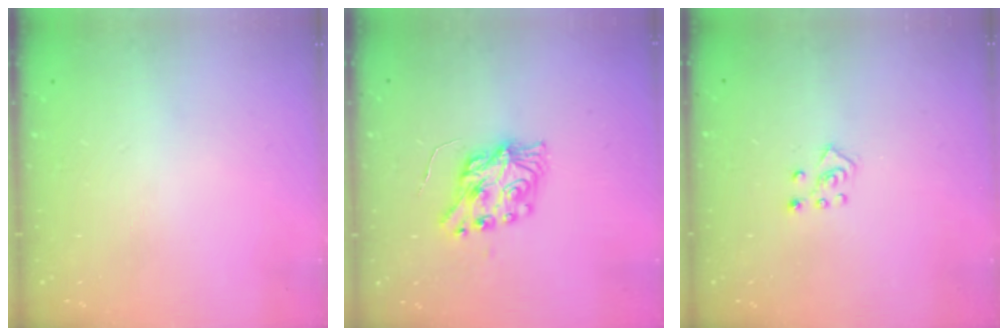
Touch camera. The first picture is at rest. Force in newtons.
{"total": 8.1, "press": 8.1, "slide": 0.2}
{"total": 5.0, "press": 4.9, "slide": 0.4}